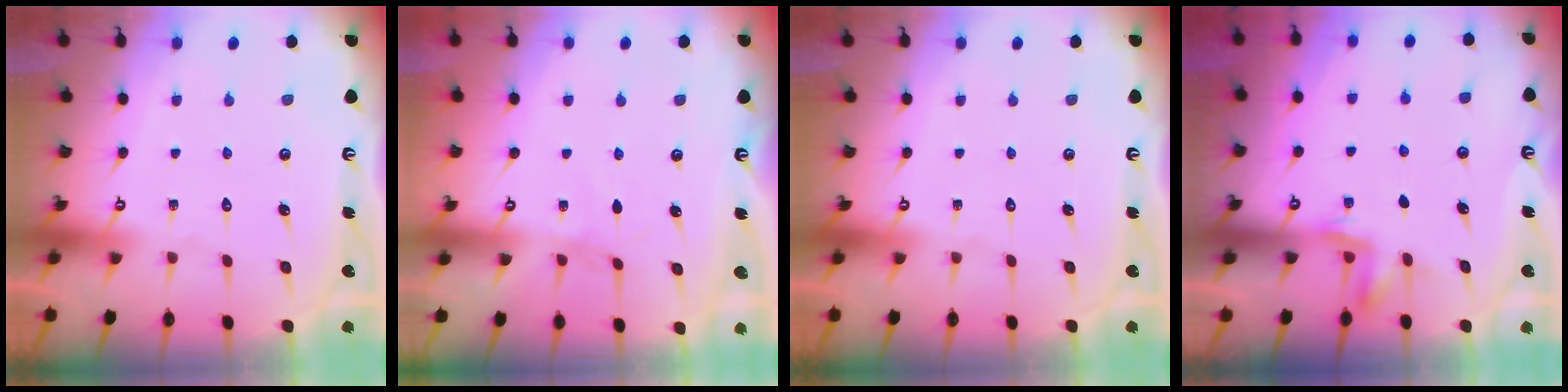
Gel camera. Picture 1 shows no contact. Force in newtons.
{"total": 0.0}
{"total": 0.0}
{"total": 3.0, "press": 2.9, "slide": 0.6}